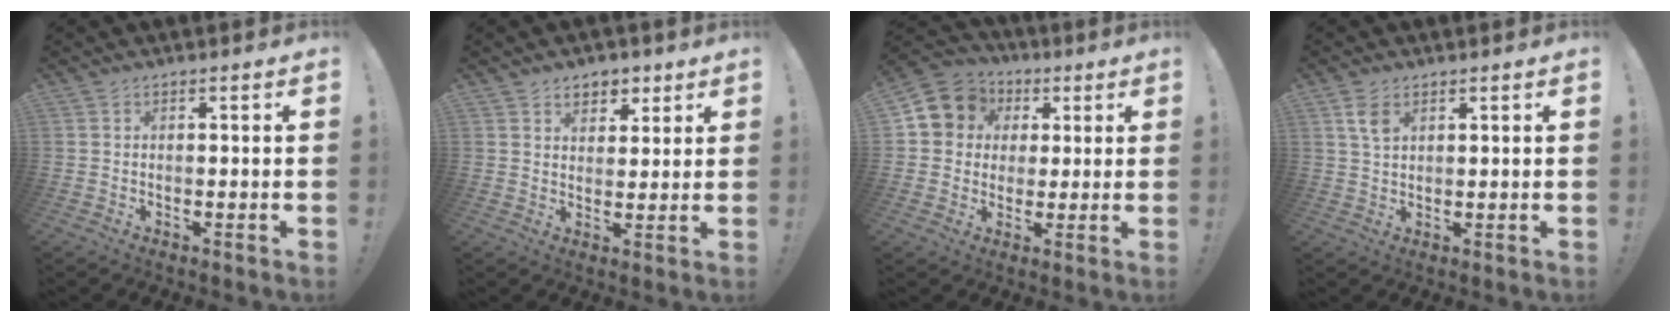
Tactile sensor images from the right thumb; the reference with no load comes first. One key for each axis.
{"total": 5.9, "fx": 3.7, "fy": 4.4, "fz": 1.5, "tx": -0.010, "ty": -0.024, "tz": 0.067}
{"total": 10.0, "fx": 2.8, "fy": 9.2, "fz": 2.7, "tx": -0.038, "ty": -0.007, "tz": 0.059}
{"total": 4.5, "fx": 2.2, "fy": 2.4, "fz": 3.1, "tx": -0.050, "ty": -0.008, "tz": 0.040}